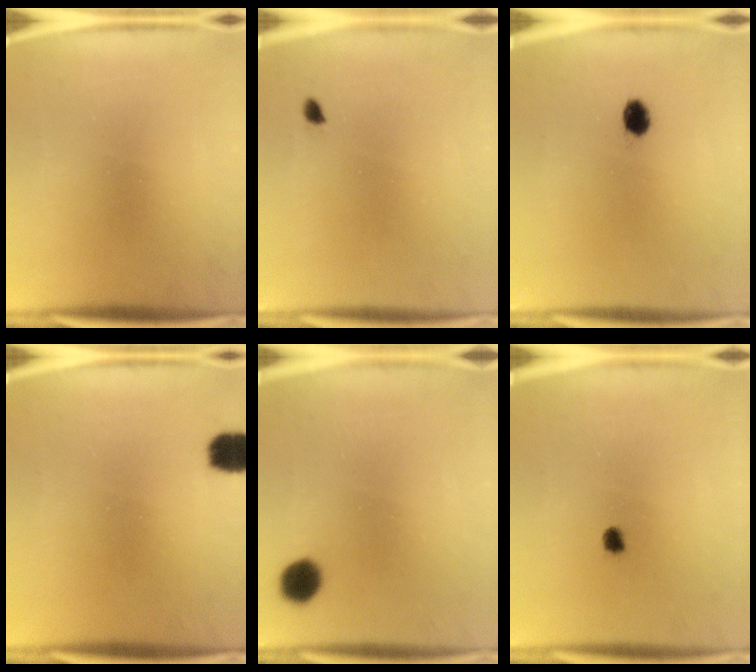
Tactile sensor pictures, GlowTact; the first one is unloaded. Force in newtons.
{"total": 0.9}
{"total": 2.9}
{"total": 3.8}
{"total": 5.3}
{"total": 1.7}